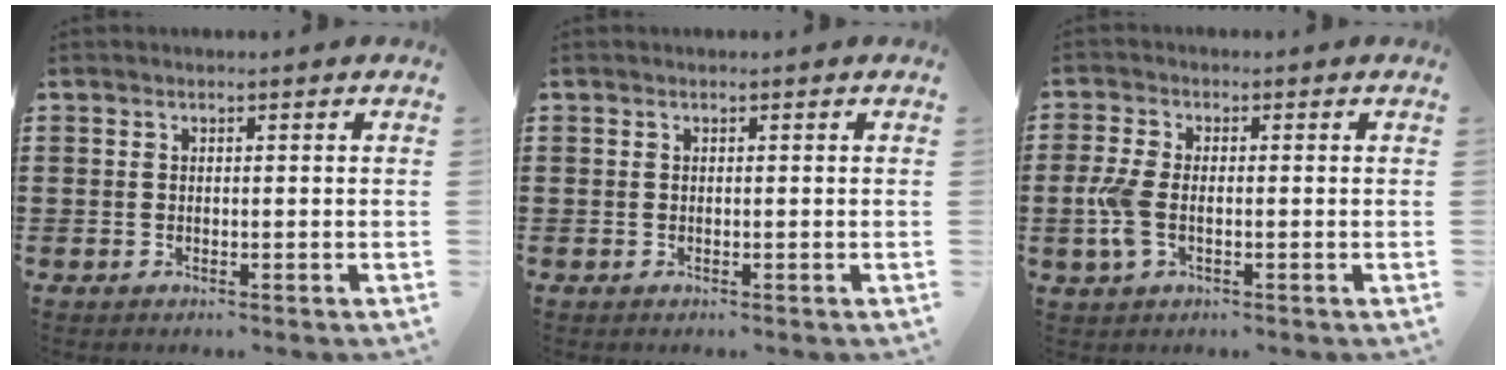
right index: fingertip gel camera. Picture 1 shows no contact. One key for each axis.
{"total": 0.0}
{"total": 4.6, "fx": -0.7, "fy": 2.4, "fz": 3.9, "tx": -0.098, "ty": -0.006, "tz": -0.020}